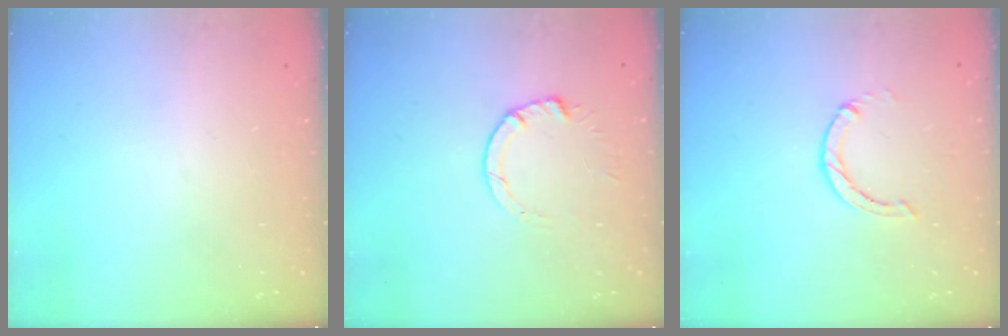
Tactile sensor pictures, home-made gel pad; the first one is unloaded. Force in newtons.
{"total": 3.5, "press": 3.5, "slide": 0.4}
{"total": 0.0}